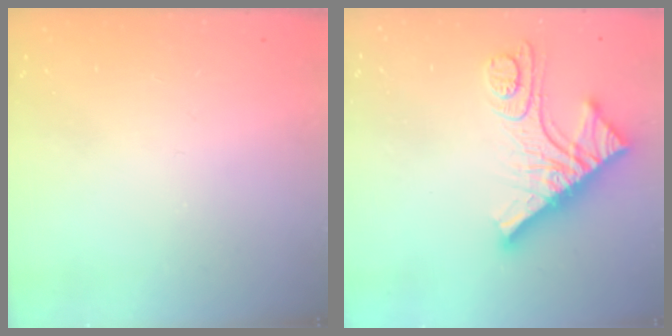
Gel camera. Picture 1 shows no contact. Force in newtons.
{"total": 13.4, "press": 13.4, "slide": 1.1}